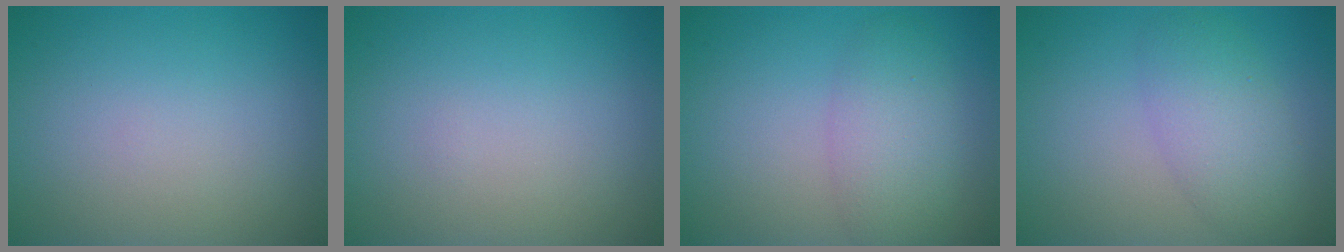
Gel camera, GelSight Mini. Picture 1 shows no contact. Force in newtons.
{"total": 0.0}
{"total": 3.9, "press": 3.9, "slide": 0.3}
{"total": 4.0, "press": 4.0, "slide": 0.1}